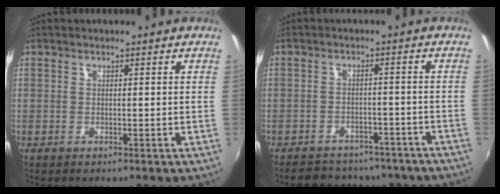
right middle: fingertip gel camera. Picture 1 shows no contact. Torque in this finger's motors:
{"motor_torque": [0.99, -1.15, 0.20, 0.03]}